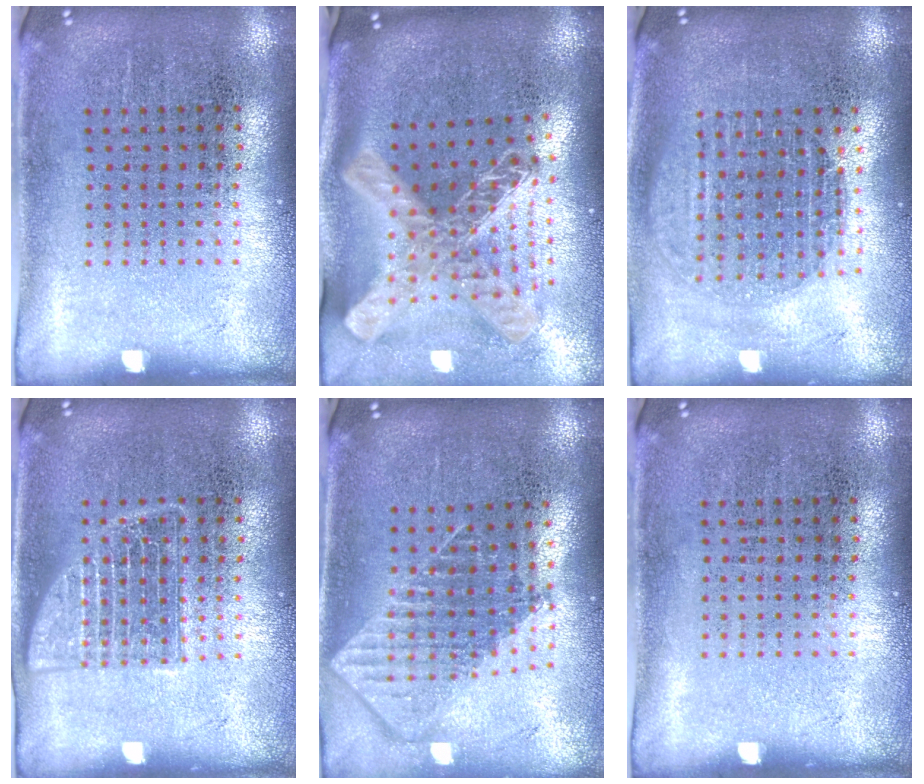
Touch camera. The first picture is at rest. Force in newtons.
{"total": 3.0, "press": 2.1, "slide": 2.2}
{"total": 1.7, "press": 1.5, "slide": 0.8}
{"total": 2.5, "press": 2.5, "slide": 0.4}
{"total": 1.9, "press": 1.5, "slide": 1.1}
{"total": 0.0}